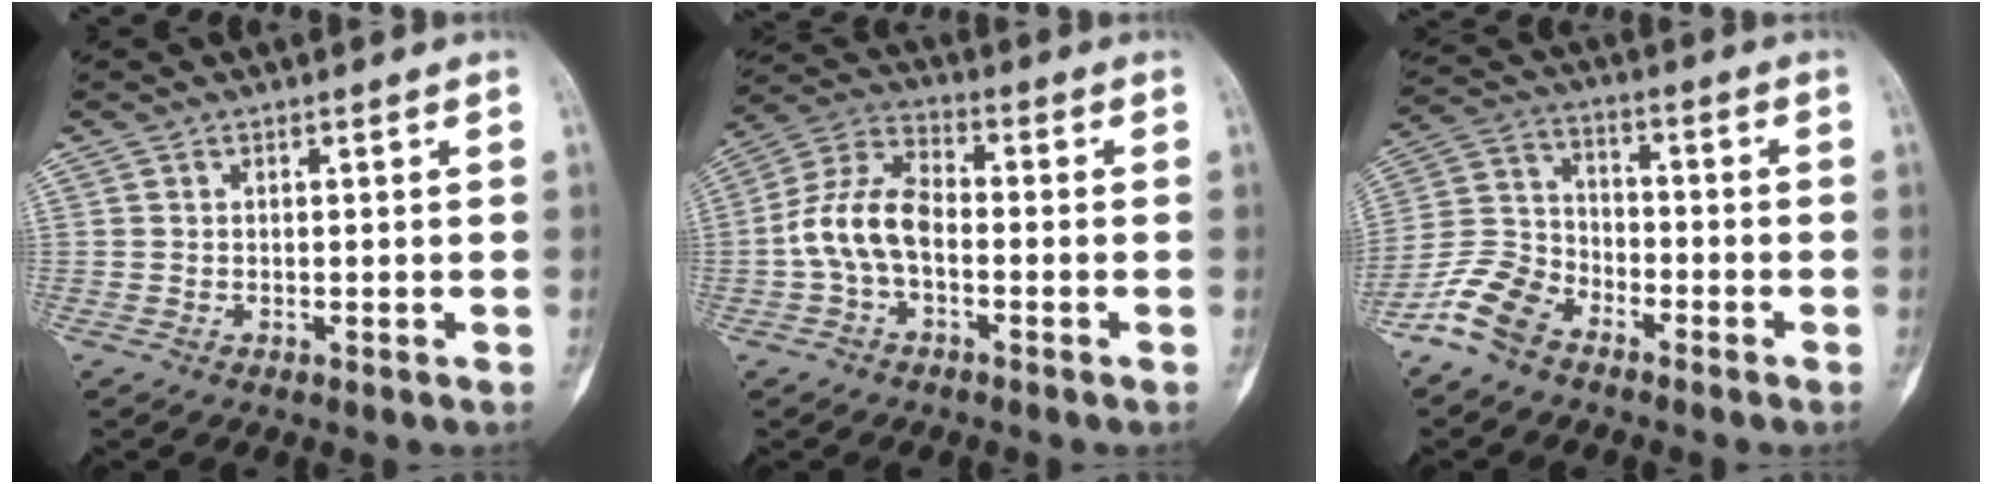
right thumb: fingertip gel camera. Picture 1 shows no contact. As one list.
[{"total": 10.1, "force": [-1.8, 5.8, 8.0], "torque": [-0.156, 0.036, -0.045]}, {"total": 9.5, "force": [-6.7, 5.4, 4.0], "torque": [-0.082, 0.039, -0.146]}]